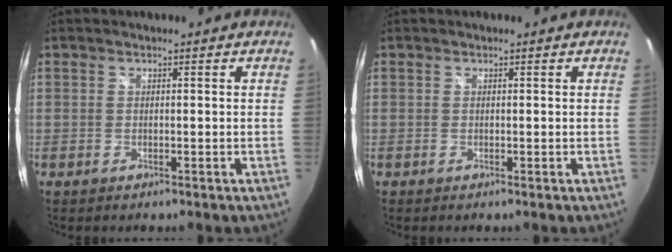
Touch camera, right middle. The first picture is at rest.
{"total": 0.0}